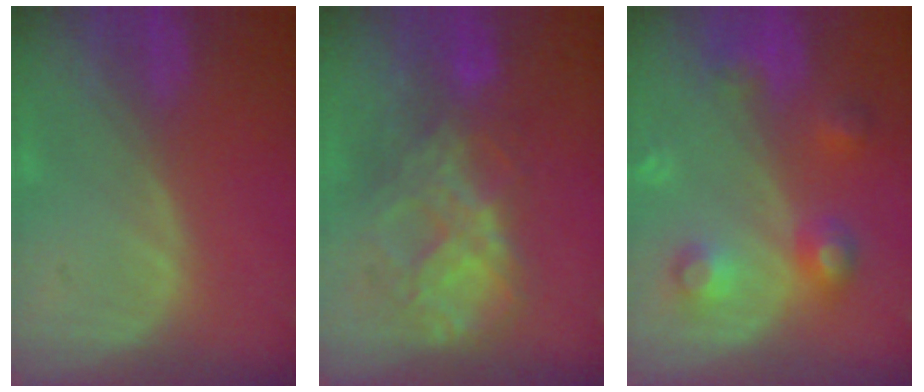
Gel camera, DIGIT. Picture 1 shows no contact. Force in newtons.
{"total": 8.7, "press": 7.5, "slide": 4.3}
{"total": 6.1, "press": 6.0, "slide": 0.3}